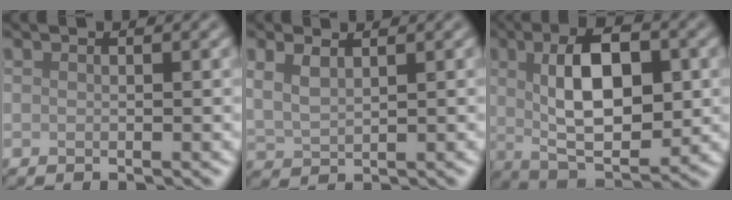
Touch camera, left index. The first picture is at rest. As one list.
[{"total": 2.1, "force": [1.3, 0.9, 1.4], "torque": [-0.038, 0.000, 0.030]}, {"total": 9.4, "force": [1.3, 4.2, 8.3], "torque": [-0.135, 0.006, 0.017]}]